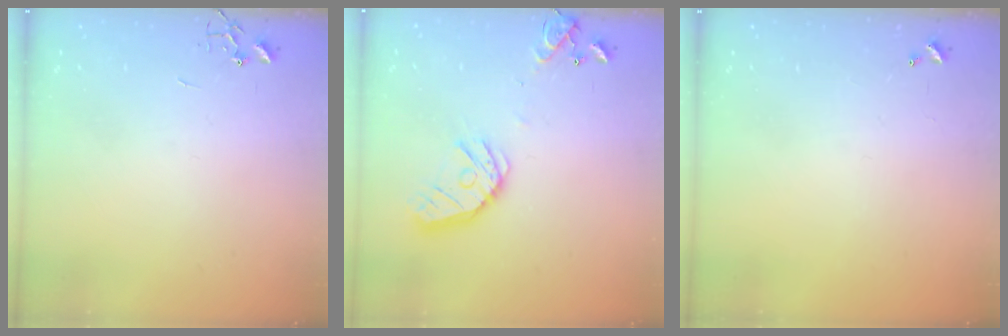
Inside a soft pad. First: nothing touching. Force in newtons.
{"total": 15.8, "press": 15.5, "slide": 2.5}
{"total": 0.0}